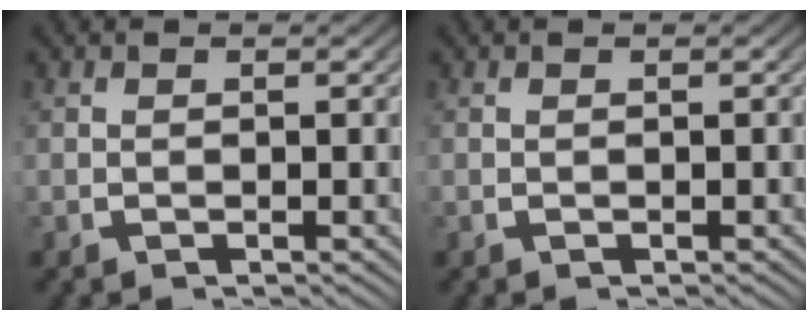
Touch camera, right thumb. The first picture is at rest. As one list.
[{"total": 0.0}]